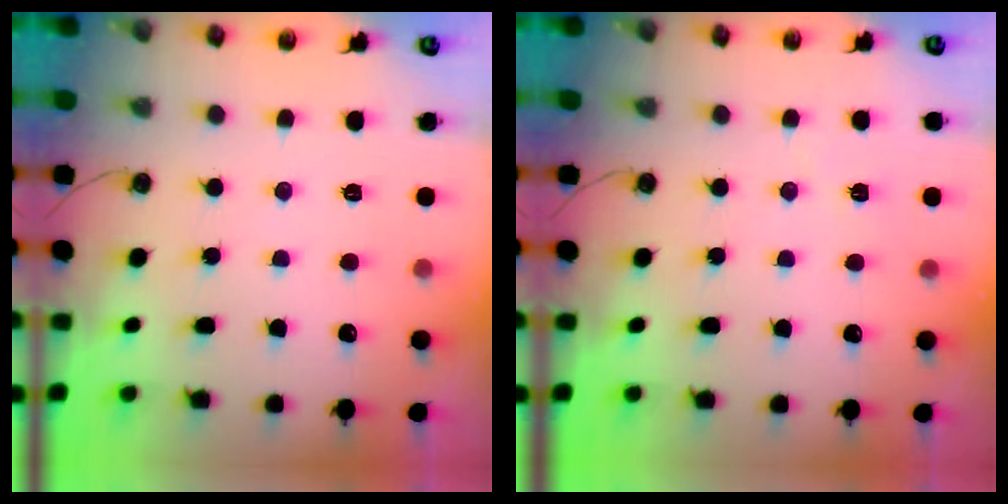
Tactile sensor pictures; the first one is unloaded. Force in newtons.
{"total": 2.9, "press": 2.8, "slide": 0.7}